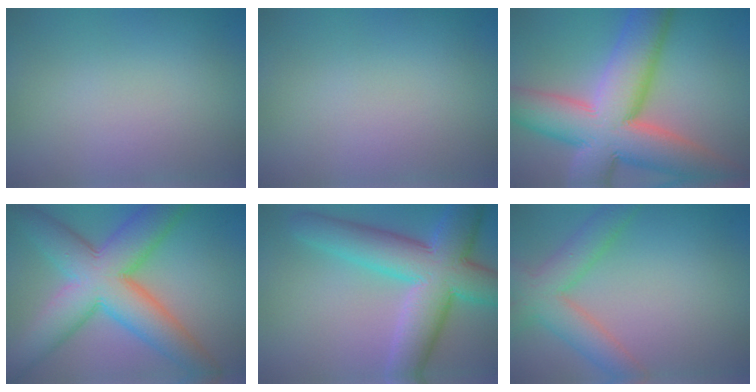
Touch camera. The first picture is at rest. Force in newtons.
{"total": 0.0}
{"total": 13.9, "press": 13.8, "slide": 1.1}
{"total": 10.7, "press": 10.7, "slide": 0.4}
{"total": 10.1, "press": 10.1, "slide": 0.5}
{"total": 5.4, "press": 5.4, "slide": 0.2}